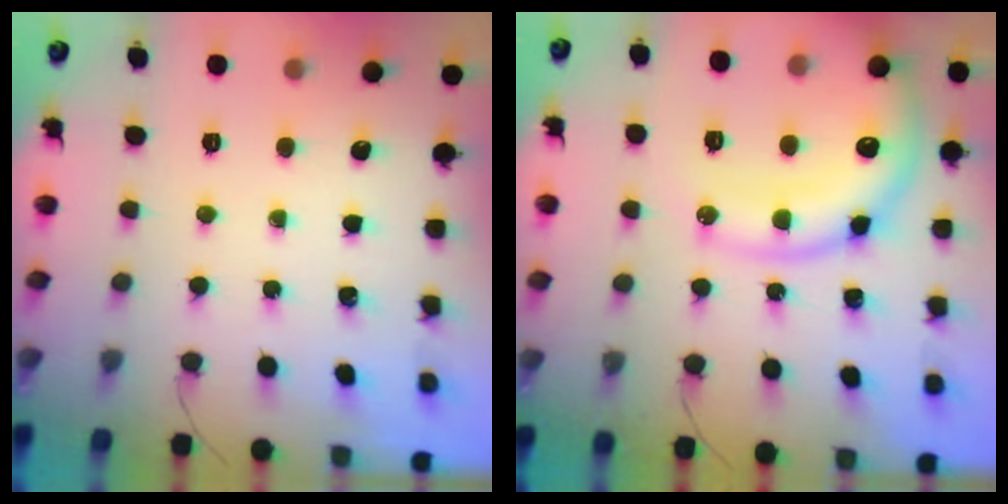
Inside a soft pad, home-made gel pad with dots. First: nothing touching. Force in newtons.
{"total": 19.6, "press": 19.5, "slide": 2.4}